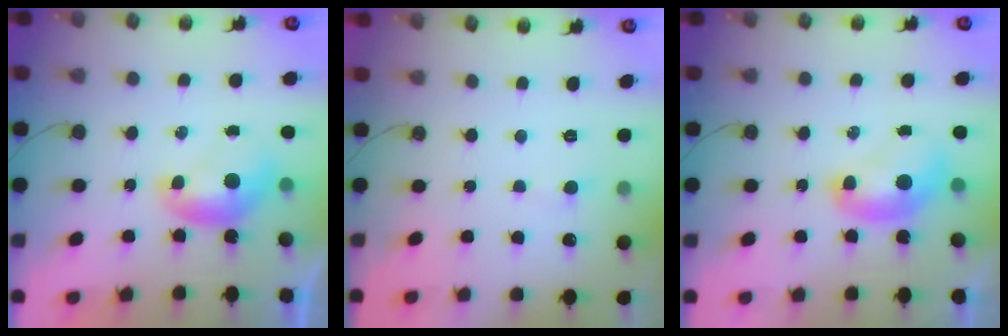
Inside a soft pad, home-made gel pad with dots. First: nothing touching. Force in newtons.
{"total": 1.1, "press": 0.9, "slide": 0.5}
{"total": 2.0, "press": 2.0, "slide": 0.2}